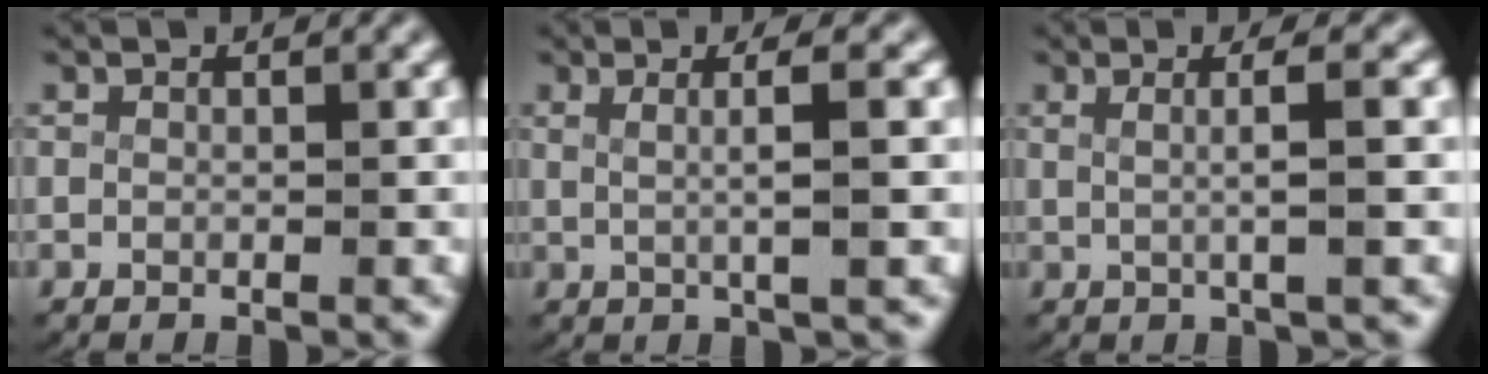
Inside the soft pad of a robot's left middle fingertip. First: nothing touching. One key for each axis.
{"total": 3.2, "fx": 0.8, "fy": 0.0, "fz": 3.1, "tx": -0.049, "ty": 0.000, "tz": 0.019}
{"total": 2.8, "fx": 0.6, "fy": -0.1, "fz": 2.8, "tx": -0.044, "ty": 0.001, "tz": 0.013}